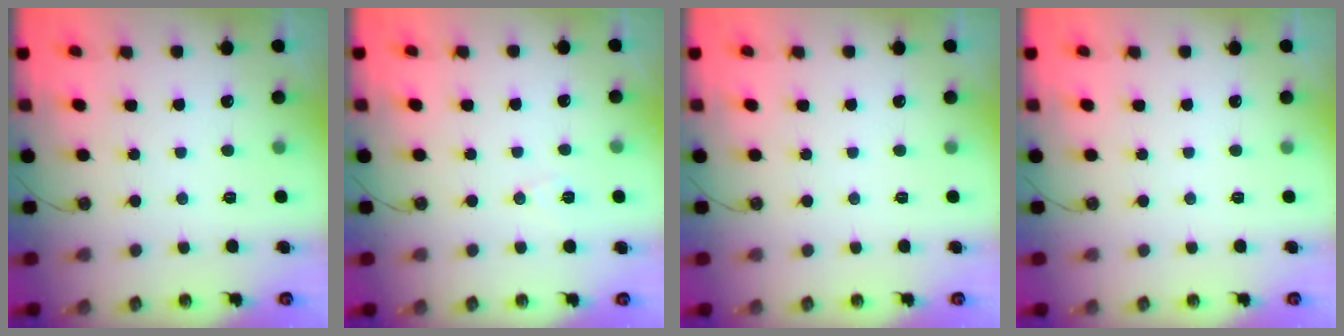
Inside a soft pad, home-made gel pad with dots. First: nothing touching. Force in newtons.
{"total": 5.8, "press": 4.9, "slide": 3.1}
{"total": 0.0}
{"total": 0.0}